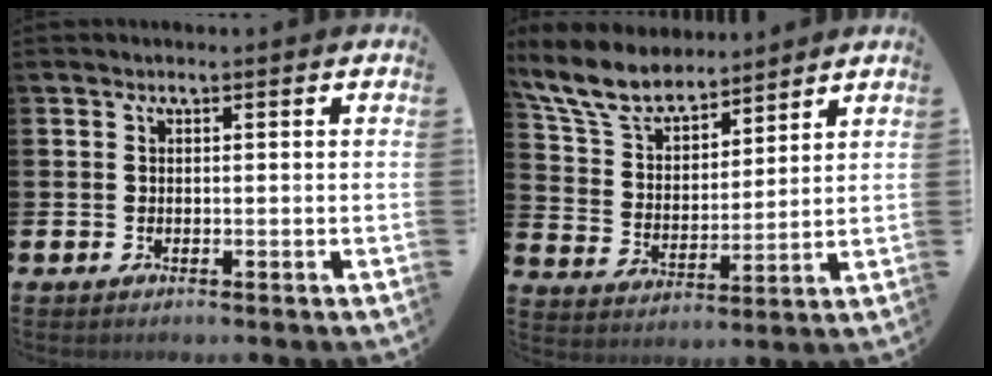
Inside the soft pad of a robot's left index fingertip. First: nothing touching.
{"total": 8.6, "force": [7.8, 2.7, 2.6], "torque": [-0.092, -0.037, 0.144]}